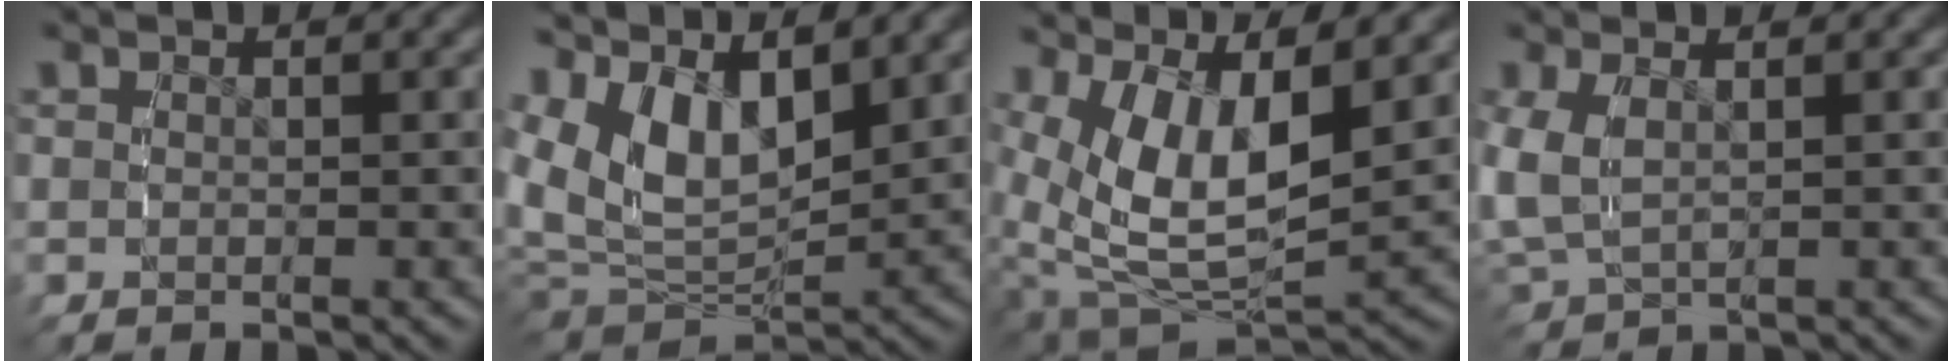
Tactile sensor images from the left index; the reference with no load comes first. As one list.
[{"total": 9.5, "force": [1.8, 6.6, 6.6], "torque": [-0.141, -0.013, 0.039]}, {"total": 9.7, "force": [-0.6, 5.9, 7.8], "torque": [-0.153, -0.046, 0.016]}, {"total": 3.3, "force": [0.3, 2.5, 2.2], "torque": [-0.069, -0.010, 0.019]}]